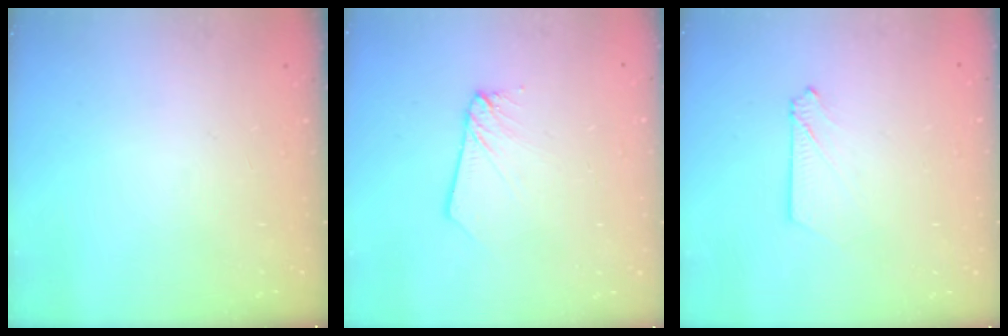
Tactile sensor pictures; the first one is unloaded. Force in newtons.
{"total": 2.2, "press": 2.2, "slide": 0.2}
{"total": 2.9, "press": 2.9, "slide": 0.4}